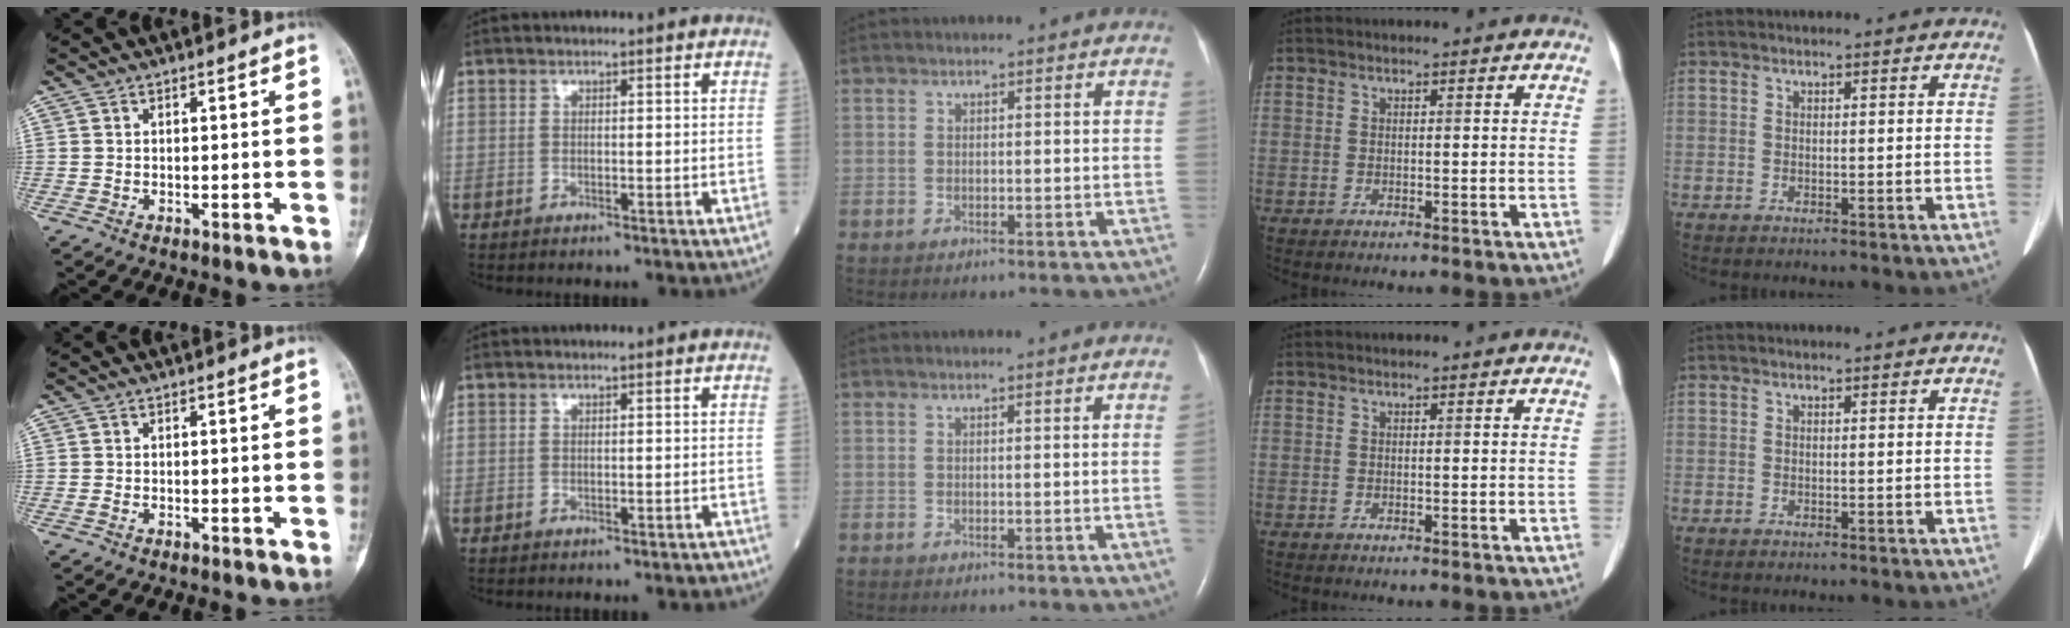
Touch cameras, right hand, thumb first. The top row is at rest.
{"index": {"total": 0.8, "force": [-0.7, 0.2, 0.3], "torque": [-0.006, -0.001, -0.008]}, "middle": {"total": 0.9, "force": [-0.3, -0.4, 0.7], "torque": [0.000, 0.004, -0.009]}}